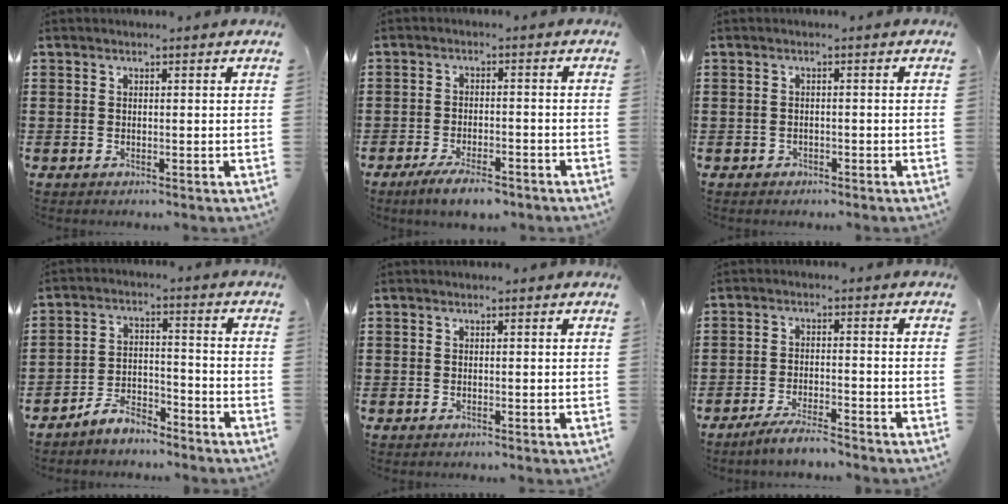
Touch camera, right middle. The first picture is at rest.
{"total": 4.6, "force": [-3.7, 1.0, 2.6], "torque": [-0.047, 0.001, -0.069]}
{"total": 0.9, "force": [-0.7, 0.5, 0.1], "torque": [-0.003, 0.002, -0.017]}
{"total": 5.2, "force": [-5.0, 1.1, 0.8], "torque": [-0.022, 0.009, -0.104]}
{"total": 0.0}
{"total": 3.8, "force": [-3.5, 0.1, 1.6], "torque": [-0.034, -0.002, -0.068]}